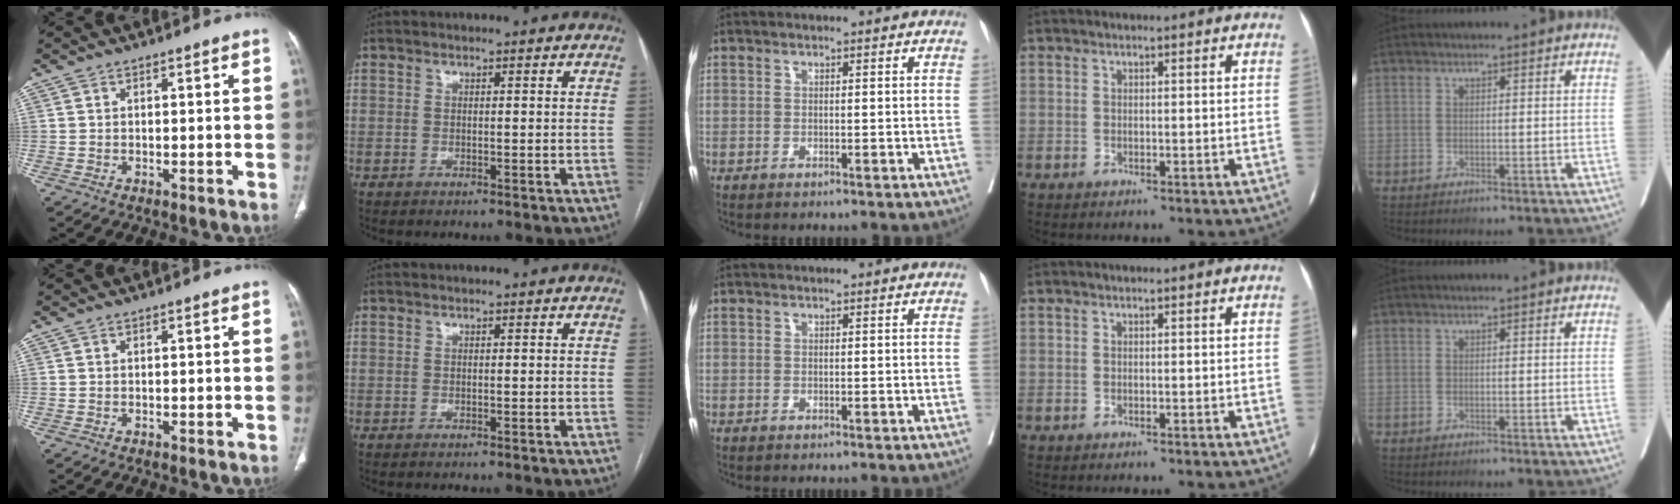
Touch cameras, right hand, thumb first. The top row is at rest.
{}